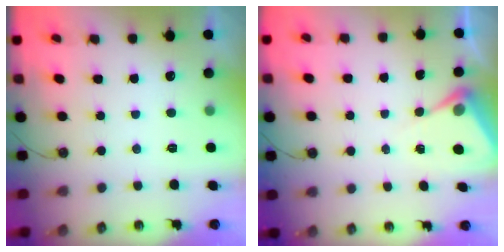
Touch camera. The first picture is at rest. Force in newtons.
{"total": 6.0, "press": 6.0, "slide": 0.4}